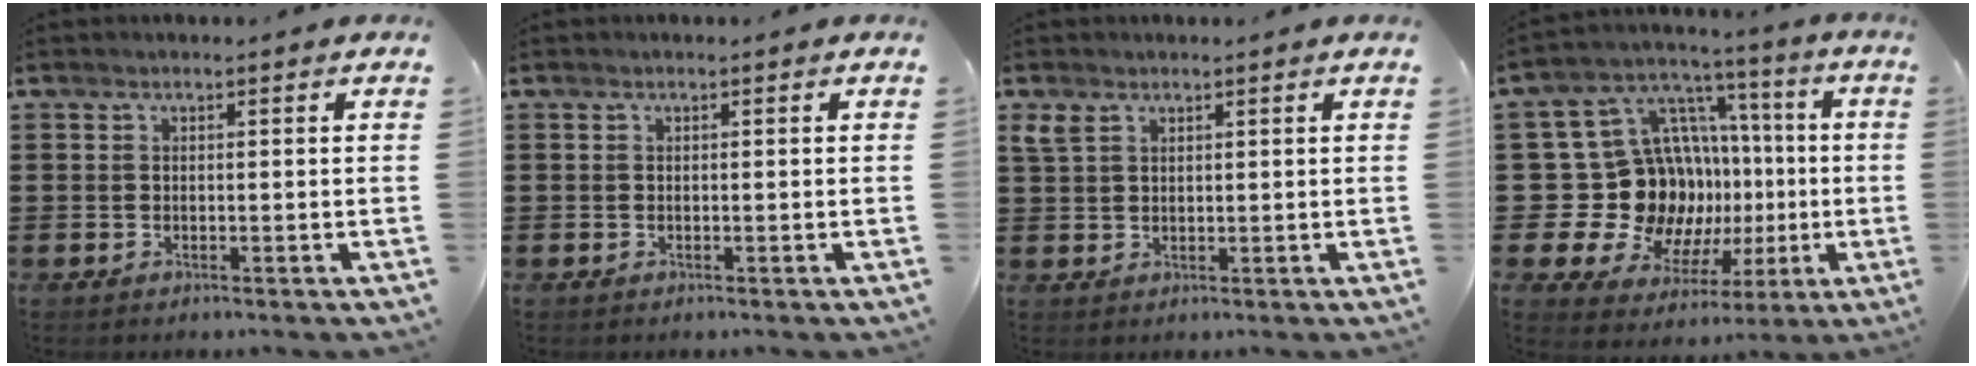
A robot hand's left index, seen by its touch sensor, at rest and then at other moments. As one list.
[{"total": 0.0}, {"total": 2.4, "force": [1.6, 1.3, 1.2], "torque": [-0.030, 0.004, 0.032]}, {"total": 20.0, "force": [-1.5, 17.8, 9.0], "torque": [-0.202, -0.034, 0.020]}]